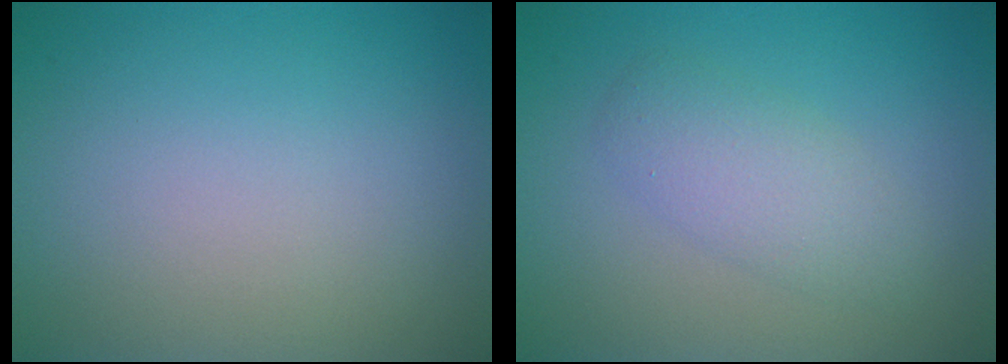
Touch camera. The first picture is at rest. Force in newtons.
{"total": 2.9, "press": 2.9, "slide": 0.0}